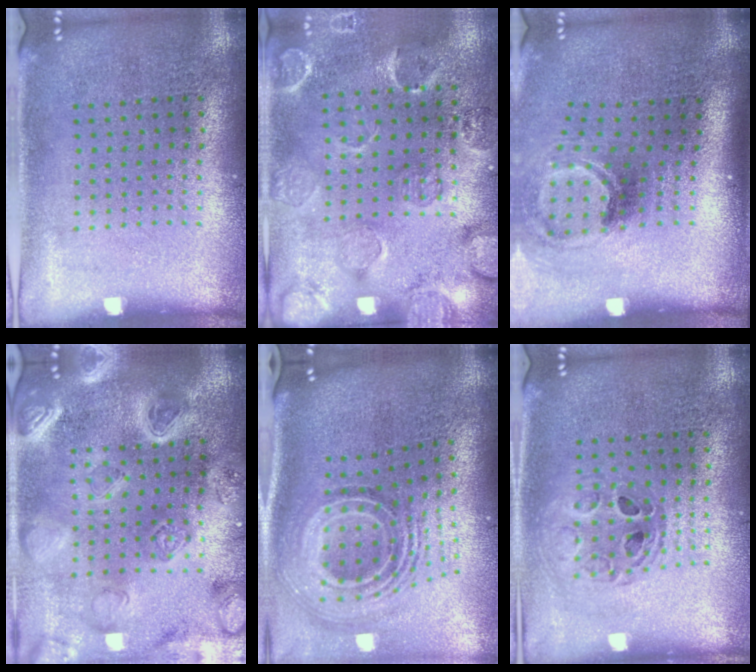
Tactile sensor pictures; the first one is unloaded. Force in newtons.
{"total": 2.8, "press": 1.8, "slide": 2.1}
{"total": 2.0, "press": 1.3, "slide": 1.6}
{"total": 4.4, "press": 3.9, "slide": 2.0}
{"total": 2.4, "press": 1.6, "slide": 1.7}
{"total": 0.9, "press": 0.9, "slide": 0.2}